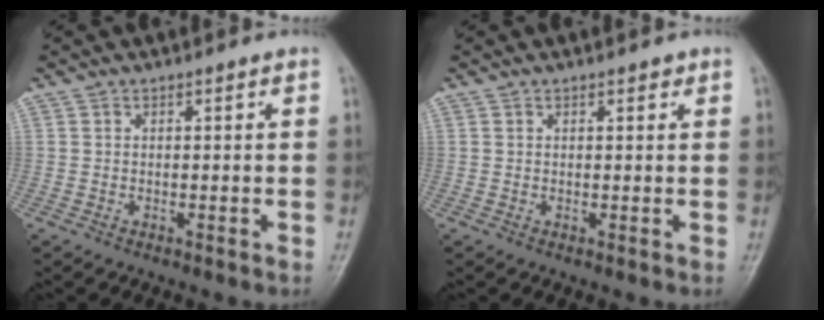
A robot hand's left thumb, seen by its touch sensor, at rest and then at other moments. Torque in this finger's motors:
{"motor_torque": [-0.29, -0.22, -0.52, -0.11, 0.01]}